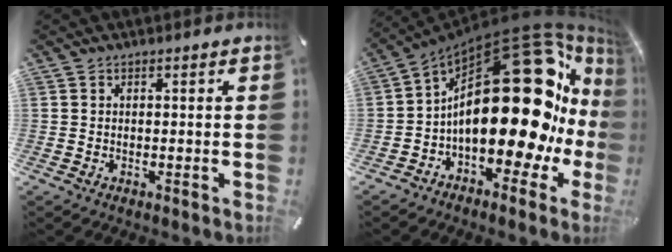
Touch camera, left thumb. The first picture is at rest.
{"total": 34.4, "force": [4.5, 16.5, 29.9], "torque": [-0.476, -0.065, 0.089]}